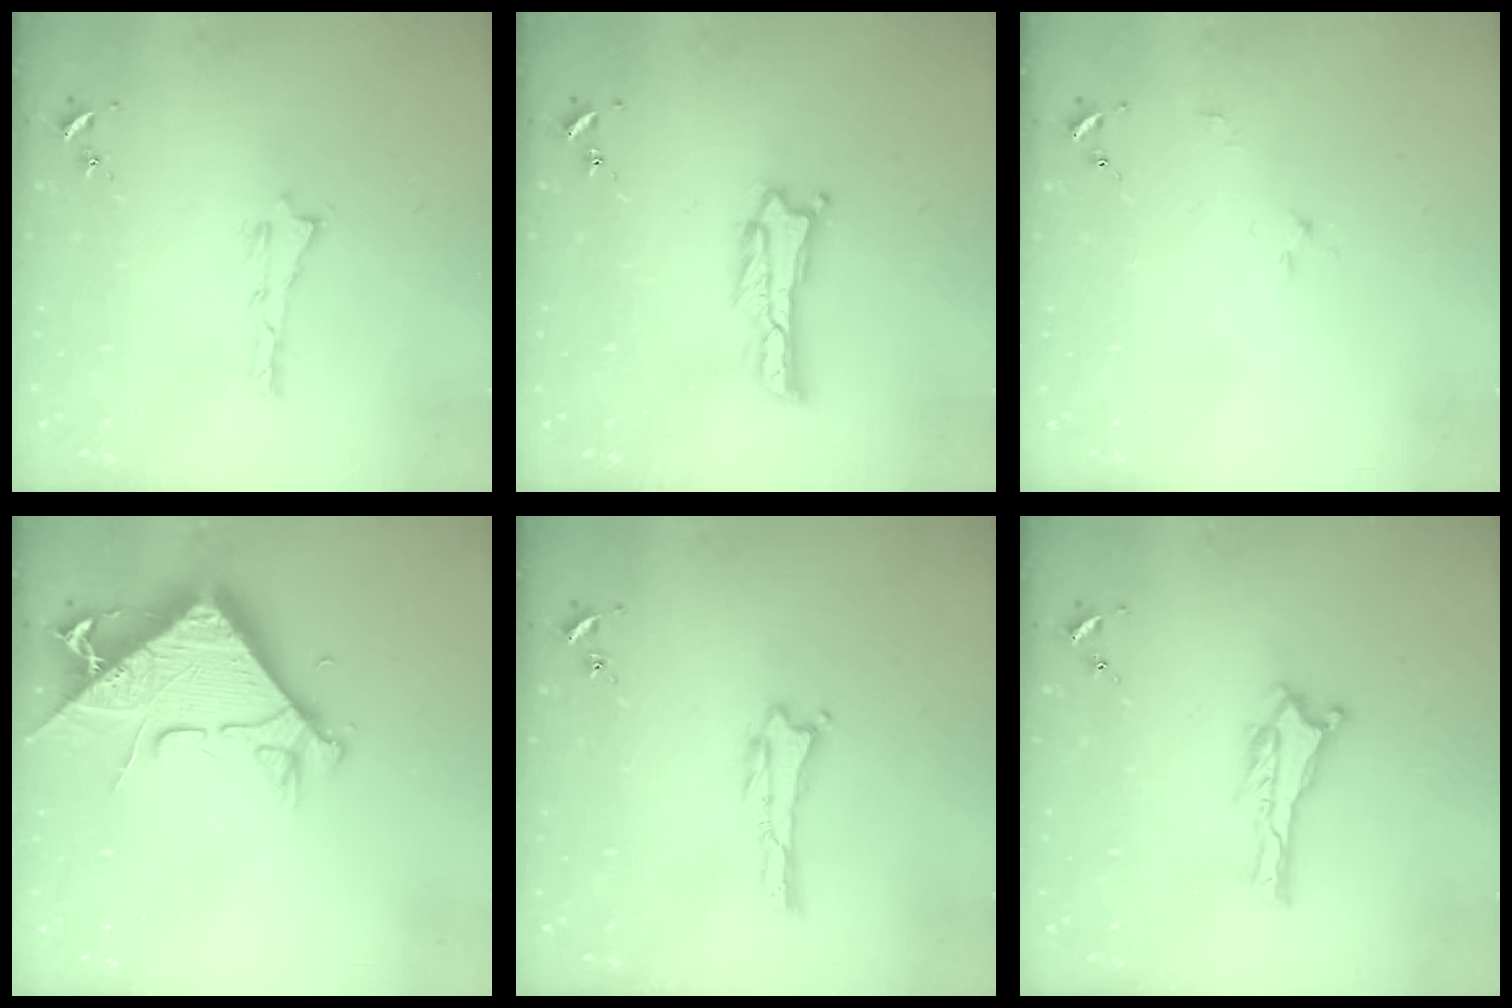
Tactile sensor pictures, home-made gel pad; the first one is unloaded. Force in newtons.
{"total": 1.6, "press": 1.6, "slide": 0.2}
{"total": 2.2, "press": 2.2, "slide": 0.2}
{"total": 9.8, "press": 9.7, "slide": 1.1}
{"total": 0.0}
{"total": 0.0}